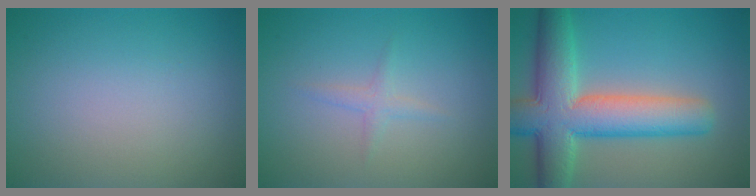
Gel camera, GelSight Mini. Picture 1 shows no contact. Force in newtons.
{"total": 1.1, "press": 1.1, "slide": 0.0}
{"total": 9.6, "press": 9.6, "slide": 0.3}